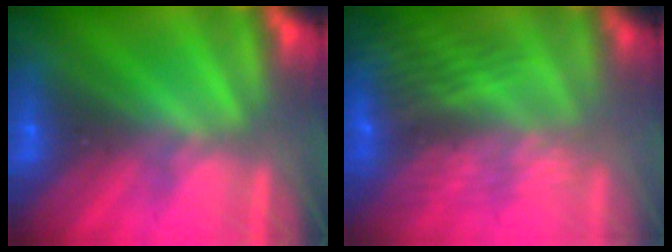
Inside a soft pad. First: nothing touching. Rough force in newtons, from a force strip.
{"total": 6.8}